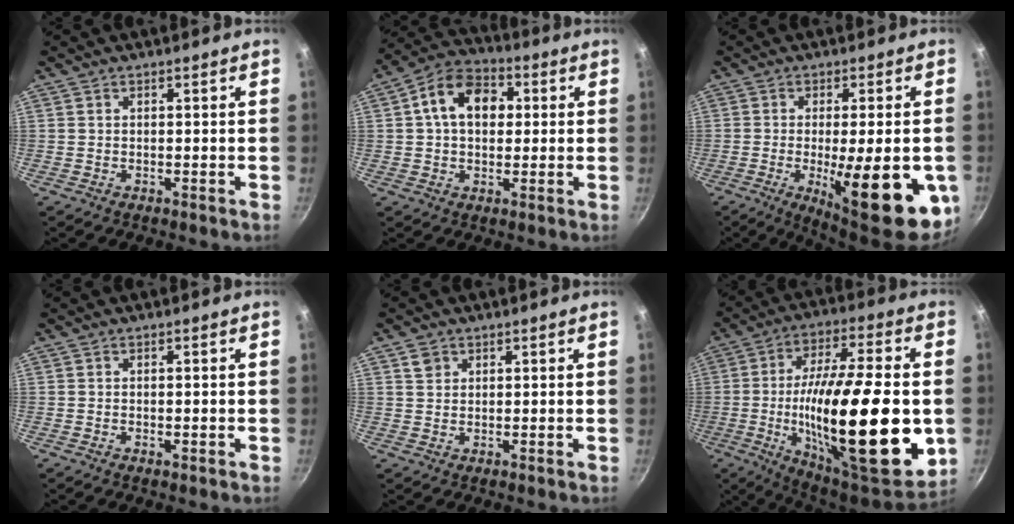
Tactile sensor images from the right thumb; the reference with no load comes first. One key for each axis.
{"total": 12.1, "fx": 2.2, "fy": 8.7, "fz": 8.2, "tx": -0.104, "ty": 0.021, "tz": 0.017}
{"total": 20.4, "fx": -5.7, "fy": 5.9, "fz": 18.6, "tx": -0.230, "ty": -0.008, "tz": -0.068}
{"total": 1.0, "fx": -0.3, "fy": 0.4, "fz": 0.9, "tx": -0.012, "ty": 0.000, "tz": -0.005}
{"total": 2.5, "fx": 1.1, "fy": 2.1, "fz": 0.8, "tx": -0.003, "ty": 0.003, "tz": 0.018}
{"total": 32.8, "fx": -4.0, "fy": 10.4, "fz": 30.9, "tx": -0.485, "ty": -0.001, "tz": -0.061}